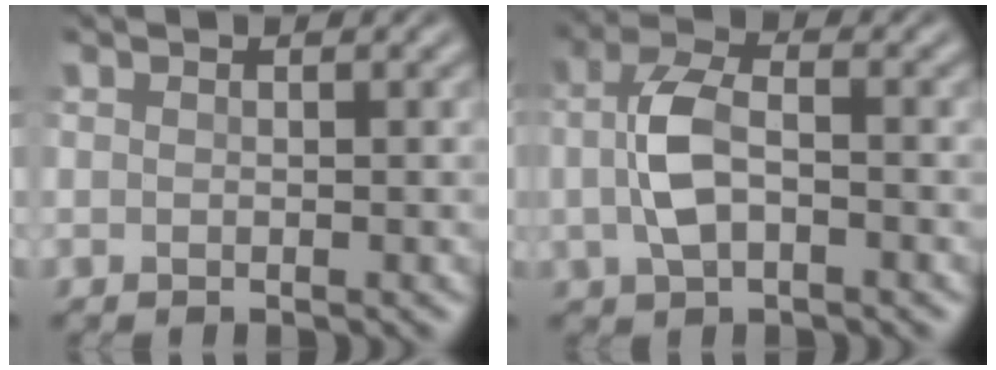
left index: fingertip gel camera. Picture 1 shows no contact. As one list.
[{"total": 4.7, "force": [-0.4, 2.5, 3.9], "torque": [-0.084, 0.002, -0.010]}]